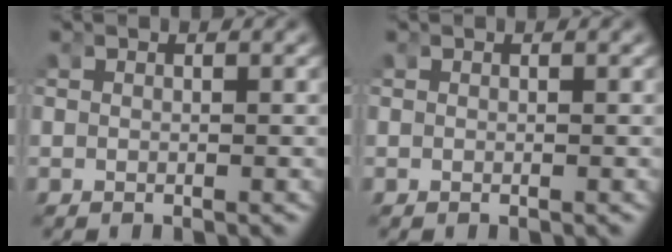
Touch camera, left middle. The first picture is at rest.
{"total": 0.0}